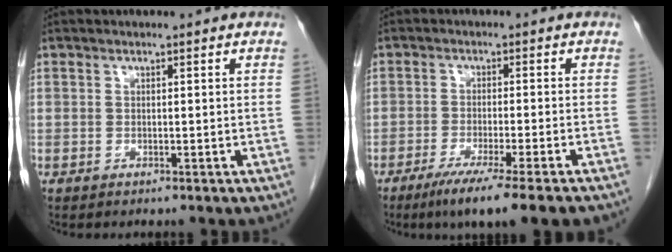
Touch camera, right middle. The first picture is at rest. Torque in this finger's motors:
{"motor_torque": [1.17, -0.96, 0.16, 0.10]}